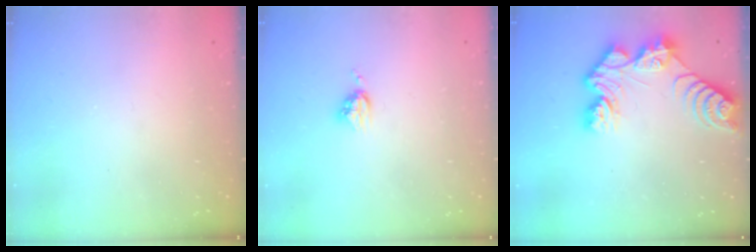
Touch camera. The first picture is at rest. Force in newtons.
{"total": 3.7, "press": 3.7, "slide": 0.5}
{"total": 11.8, "press": 11.7, "slide": 1.1}